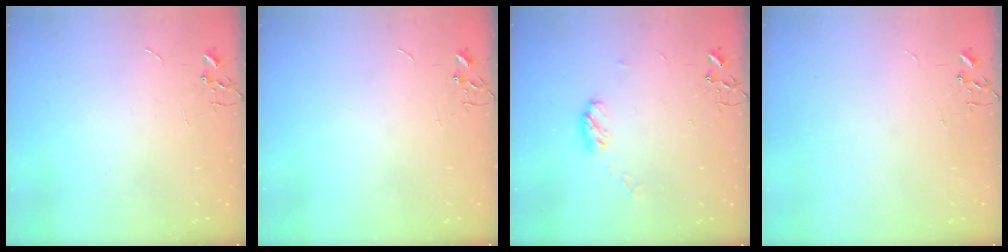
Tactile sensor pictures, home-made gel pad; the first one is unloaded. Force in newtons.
{"total": 0.0}
{"total": 6.7, "press": 6.7, "slide": 0.4}
{"total": 0.0}